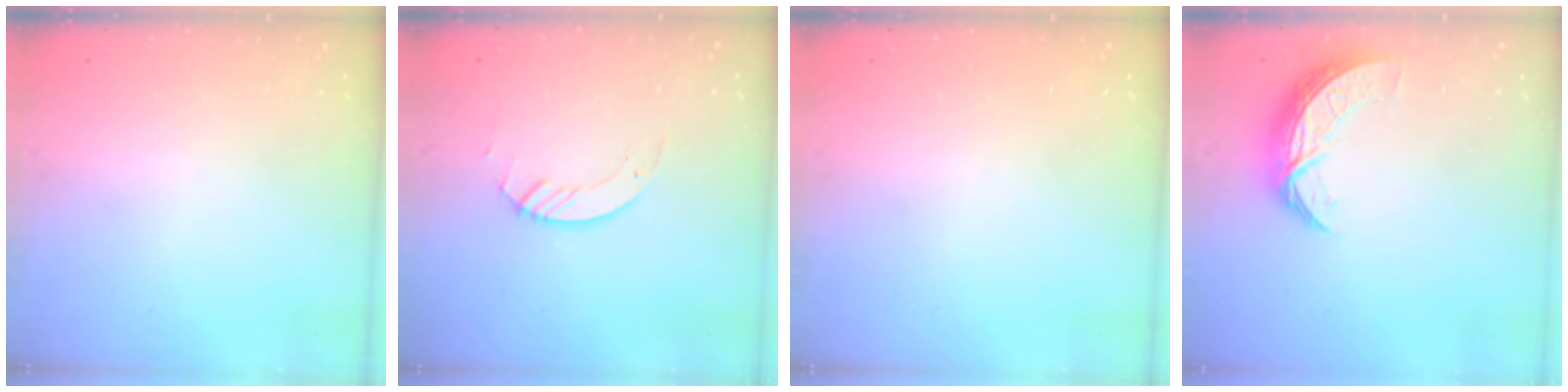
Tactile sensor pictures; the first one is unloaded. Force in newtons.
{"total": 3.0, "press": 3.0, "slide": 0.2}
{"total": 0.0}
{"total": 8.2, "press": 8.2, "slide": 0.3}